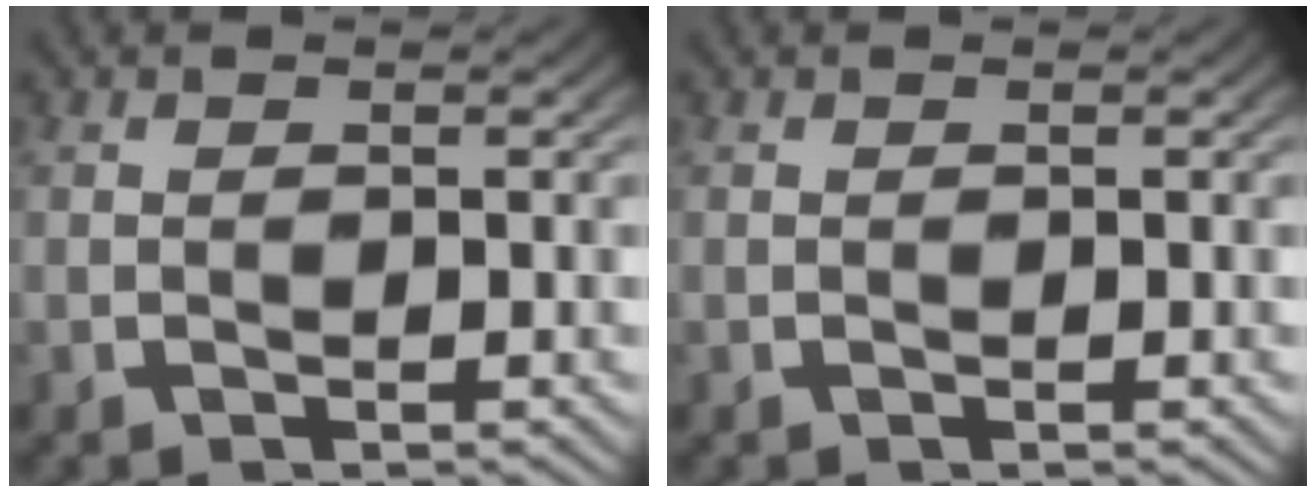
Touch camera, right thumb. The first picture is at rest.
{"total": 0.0}